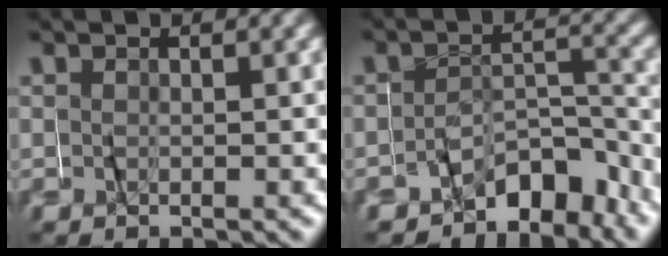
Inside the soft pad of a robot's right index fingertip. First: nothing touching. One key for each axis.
{"total": 5.3, "fx": -5.3, "fy": 0.3, "fz": -0.2, "tx": 0.004, "ty": -0.006, "tz": -0.086}